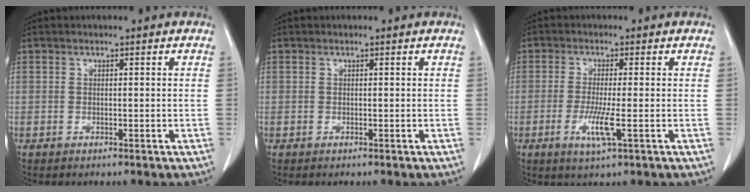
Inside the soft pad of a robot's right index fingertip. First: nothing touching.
{"total": 0.0}
{"total": 4.8, "force": [-1.5, 0.1, 4.6], "torque": [-0.096, -0.012, -0.026]}